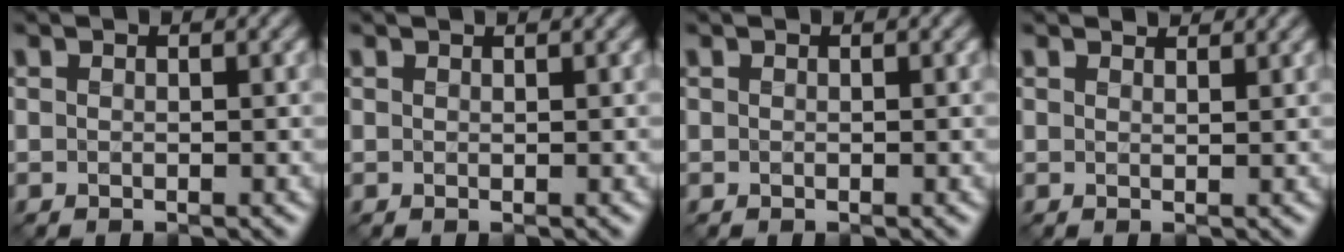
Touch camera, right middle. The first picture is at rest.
{"total": 0.8, "force": [0.7, 0.3, 0.4], "torque": [-0.002, -0.002, 0.003]}
{"total": 0.0}
{"total": 1.4, "force": [1.4, 0.1, 0.1], "torque": [-0.003, 0.002, 0.020]}